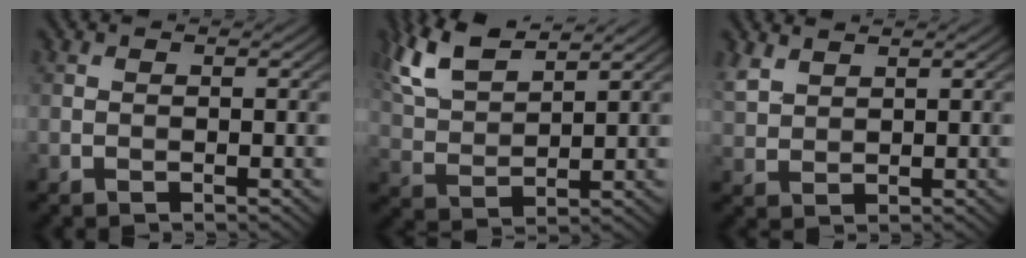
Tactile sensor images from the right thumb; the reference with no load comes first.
{"total": 9.1, "force": [6.5, 3.0, 5.7], "torque": [-0.144, 0.017, 0.134]}
{"total": 3.0, "force": [2.4, 1.2, 1.4], "torque": [-0.042, 0.003, 0.058]}